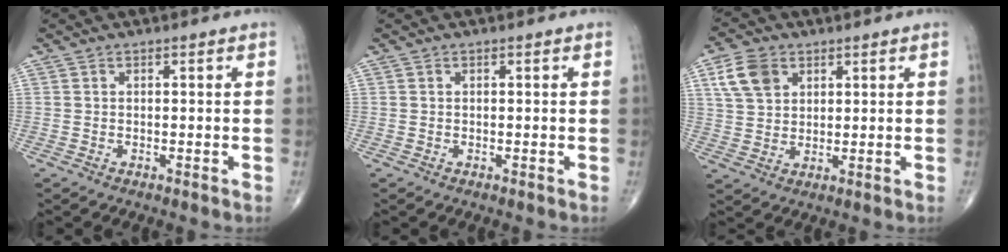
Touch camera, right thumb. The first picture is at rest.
{"total": 0.0}
{"total": 7.5, "force": [3.2, 5.3, 4.1], "torque": [-0.065, -0.004, 0.064]}